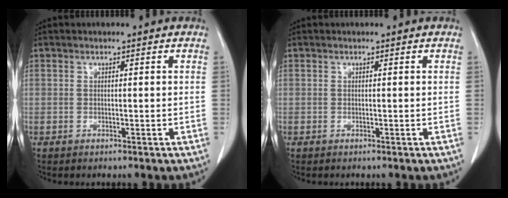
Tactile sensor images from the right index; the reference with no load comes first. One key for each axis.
{"total": 0.0}